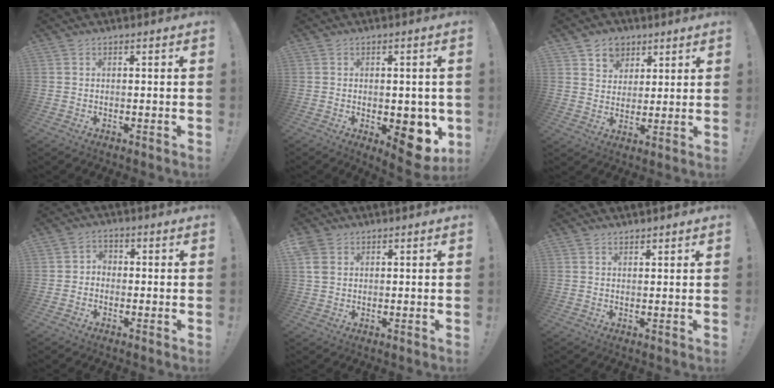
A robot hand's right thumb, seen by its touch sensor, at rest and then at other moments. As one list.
[{"total": 9.6, "force": [-2.7, 5.8, 7.2], "torque": [-0.053, 0.009, -0.034]}, {"total": 8.2, "force": [4.4, 6.8, 1.1], "torque": [-0.018, -0.036, 0.089]}, {"total": 3.1, "force": [-1.6, 2.5, 1.0], "torque": [-0.017, 0.013, -0.028]}, {"total": 4.1, "force": [1.7, 3.2, 1.9], "torque": [-0.041, 0.001, 0.035]}, {"total": 1.3, "force": [1.2, 0.4, 0.1], "torque": [0.006, -0.008, 0.021]}]